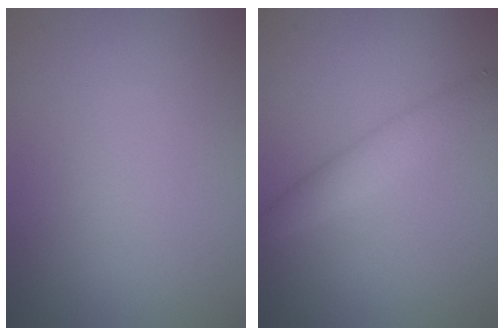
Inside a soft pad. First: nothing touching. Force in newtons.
{"total": 2.8, "press": 2.8, "slide": 0.1}